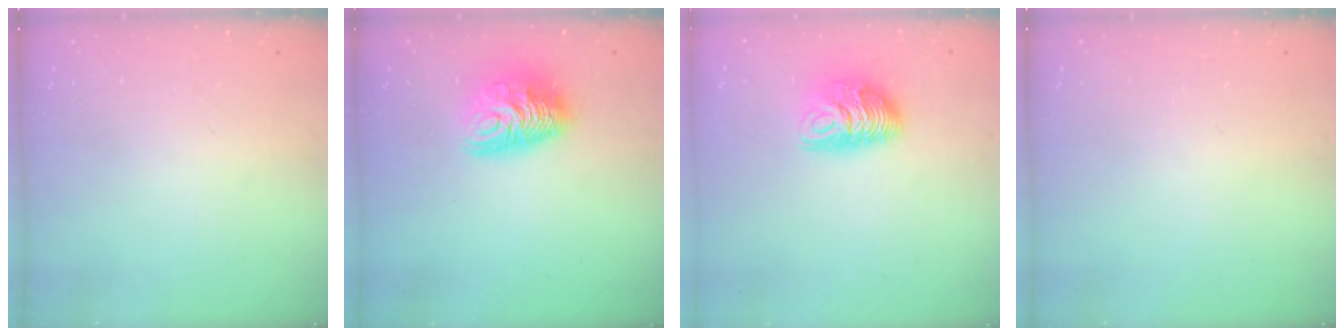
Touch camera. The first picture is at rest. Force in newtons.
{"total": 10.9, "press": 10.8, "slide": 1.2}
{"total": 9.2, "press": 9.2, "slide": 0.3}
{"total": 0.0}